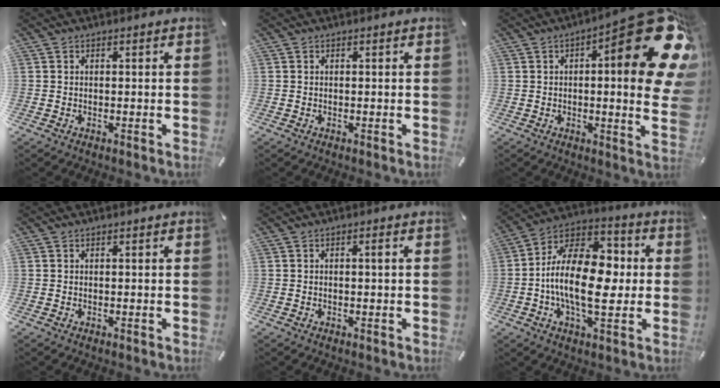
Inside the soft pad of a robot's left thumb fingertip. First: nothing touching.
{"total": 0.0}
{"total": 26.8, "force": [9.0, 8.2, 23.9], "torque": [-0.299, -0.077, 0.150]}
{"total": 0.0}
{"total": 1.3, "force": [0.1, 0.3, 1.3], "torque": [-0.024, 0.002, 0.000]}
{"total": 19.3, "force": [-1.9, 10.7, 15.9], "torque": [-0.287, 0.001, -0.036]}